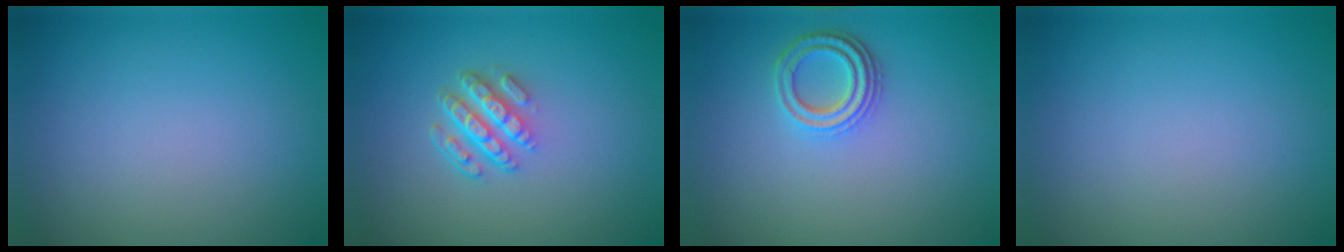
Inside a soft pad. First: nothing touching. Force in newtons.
{"total": 4.3, "press": 3.1, "slide": 2.9}
{"total": 3.0, "press": 2.6, "slide": 1.6}
{"total": 0.0}